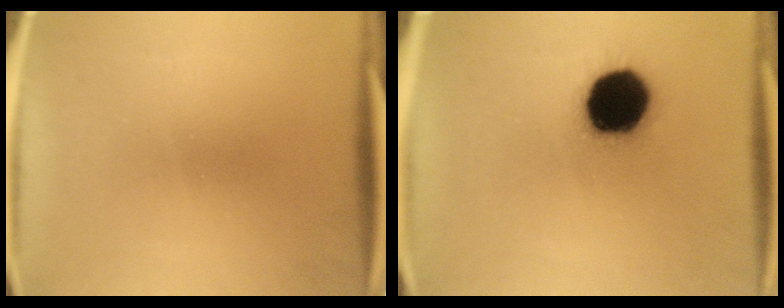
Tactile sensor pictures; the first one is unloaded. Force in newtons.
{"total": 19.7}